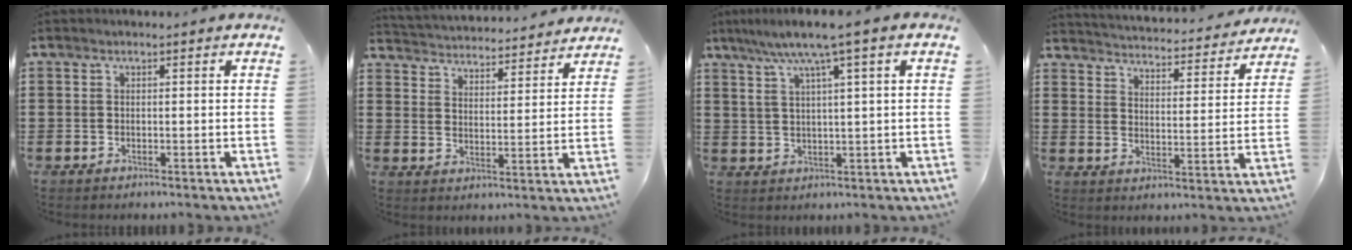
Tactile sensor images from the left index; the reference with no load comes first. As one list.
[{"total": 3.6, "force": [3.6, -0.1, -0.5], "torque": [-0.014, -0.031, 0.057]}, {"total": 6.0, "force": [3.3, -0.3, 5.0], "torque": [-0.107, -0.007, 0.050]}, {"total": 3.6, "force": [3.6, -0.4, 0.0], "torque": [-0.024, -0.036, 0.054]}]